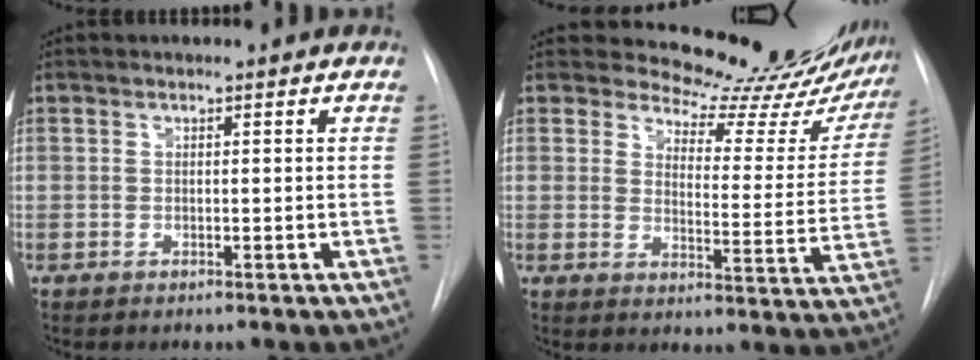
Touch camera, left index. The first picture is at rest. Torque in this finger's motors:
{"motor_torque": [0.48, -0.60, -0.16, -0.08]}